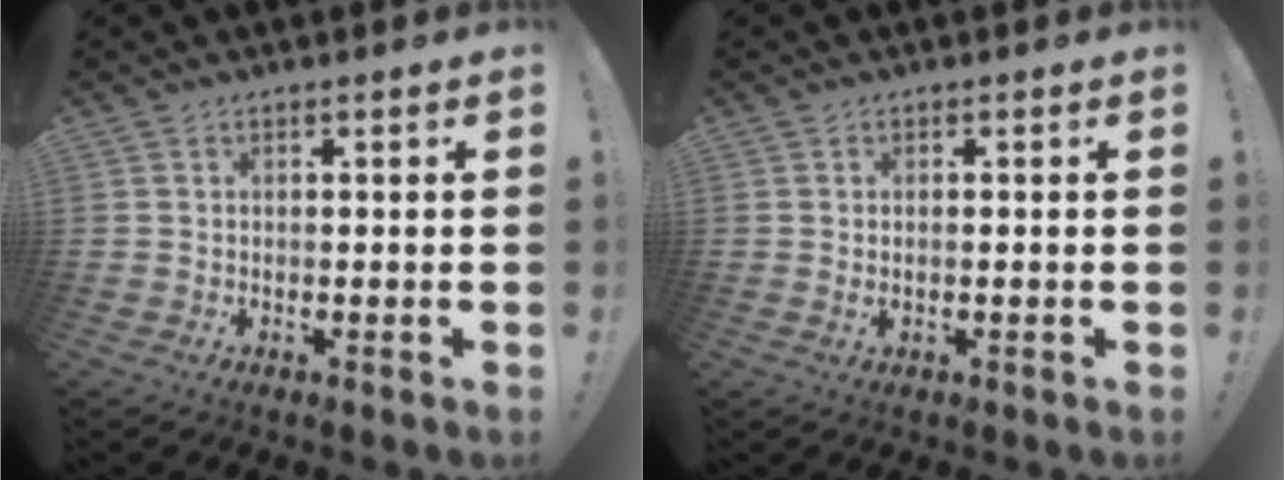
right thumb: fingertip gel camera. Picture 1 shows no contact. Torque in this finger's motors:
{"motor_torque": [-0.24, -0.01, -0.15, 0.08, 0.04]}